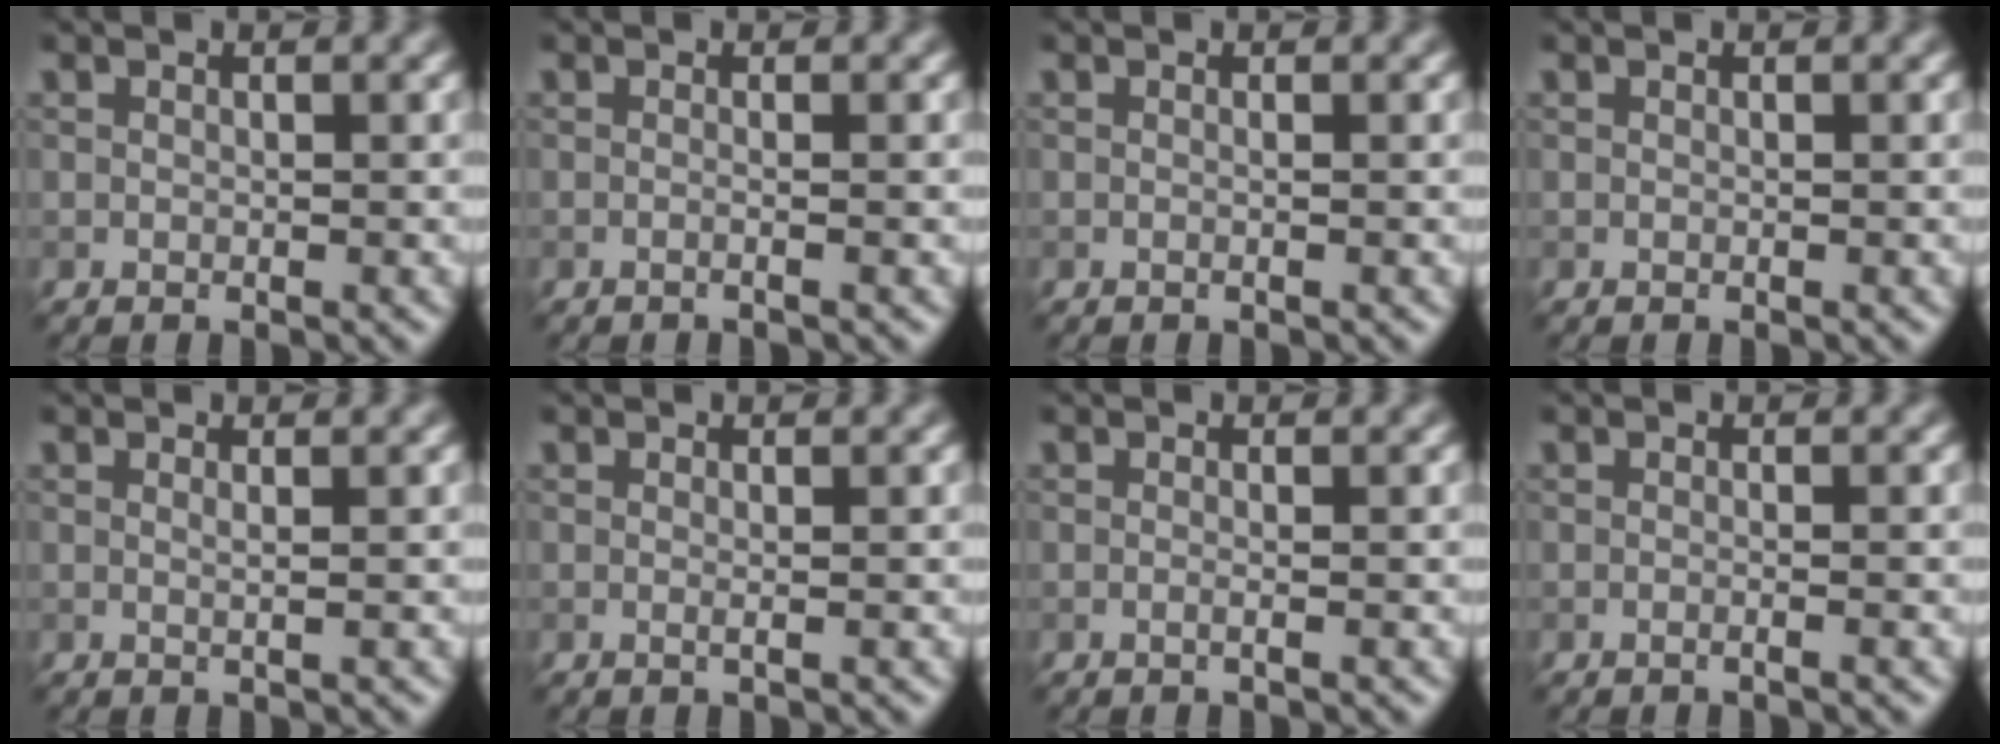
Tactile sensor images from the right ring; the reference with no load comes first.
{"total": 1.6, "force": [0.1, 0.8, 1.4], "torque": [0.008, -0.009, -0.024]}
{"total": 0.5, "force": [0.1, 0.2, 0.5], "torque": [-0.004, -0.011, -0.006]}
{"total": 0.0}
{"total": 0.7, "force": [0.3, 0.1, 0.7], "torque": [-0.008, -0.002, -0.003]}
{"total": 0.6, "force": [0.1, 0.1, 0.6], "torque": [-0.013, -0.007, -0.005]}
{"total": 0.9, "force": [0.1, 0.4, 0.8], "torque": [-0.003, -0.013, -0.014]}
{"total": 0.9, "force": [-0.1, 0.4, 0.9], "torque": [0.004, -0.011, -0.017]}